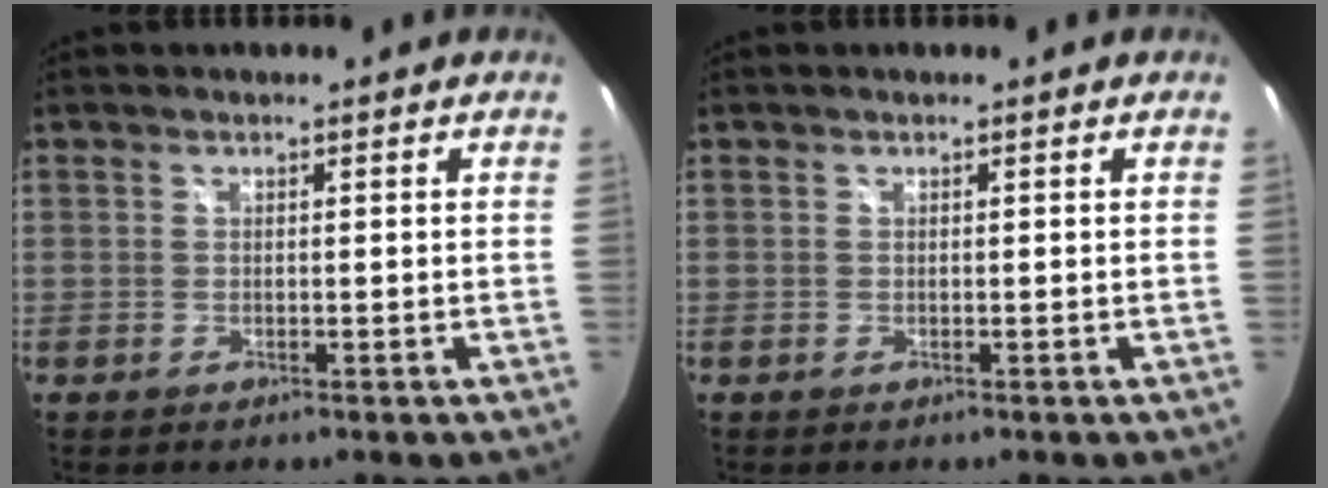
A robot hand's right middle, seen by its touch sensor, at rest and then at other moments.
{"total": 0.0}